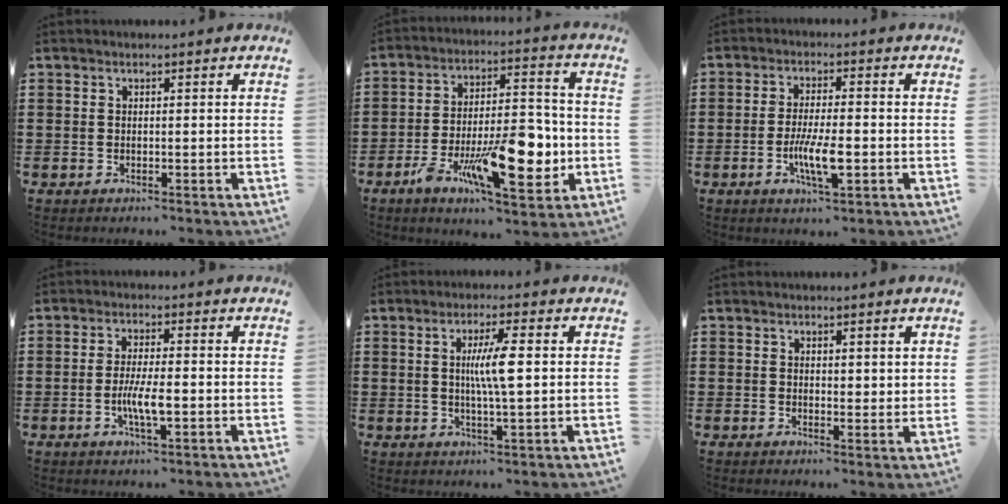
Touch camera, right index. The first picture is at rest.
{"total": 16.6, "force": [-5.9, 6.3, 14.1], "torque": [-0.239, 0.002, -0.093]}
{"total": 6.4, "force": [-1.9, 1.5, 5.9], "torque": [-0.118, -0.010, -0.035]}
{"total": 5.1, "force": [-1.2, 1.0, 4.8], "torque": [-0.096, -0.006, -0.026]}
{"total": 5.8, "force": [0.8, 0.6, 5.7], "torque": [-0.106, -0.003, 0.009]}
{"total": 1.7, "force": [1.5, 0.8, 0.3], "torque": [0.000, 0.002, 0.027]}